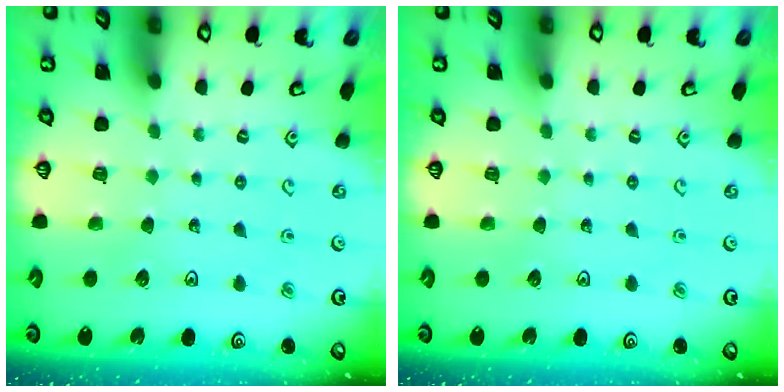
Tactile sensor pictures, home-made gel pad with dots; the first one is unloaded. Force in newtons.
{"total": 0.0}